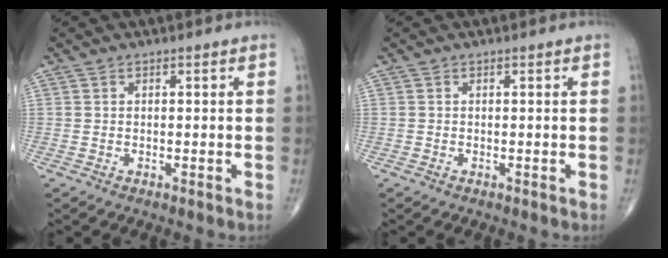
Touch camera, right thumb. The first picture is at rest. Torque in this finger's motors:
{"motor_torque": [0.05, 0.08, 0.10, 0.19, 0.06]}